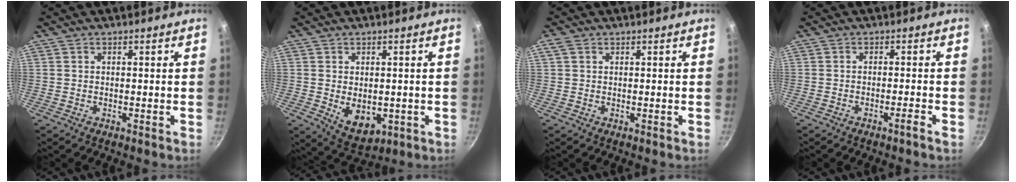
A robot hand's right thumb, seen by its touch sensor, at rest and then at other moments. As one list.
[{"total": 7.6, "force": [-0.7, 5.1, 5.6], "torque": [-0.072, -0.013, 0.009]}, {"total": 1.5, "force": [0.7, 1.0, 1.0], "torque": [-0.022, 0.004, 0.015]}, {"total": 1.7, "force": [-1.2, -0.2, 1.1], "torque": [-0.026, 0.012, -0.018]}]